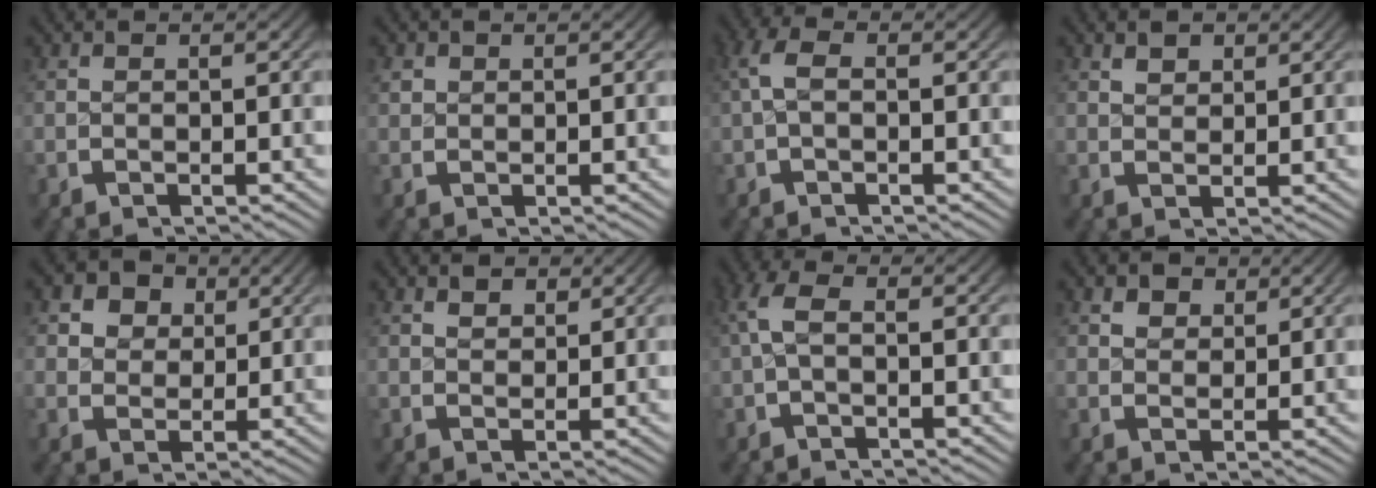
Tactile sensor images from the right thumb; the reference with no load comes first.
{"total": 1.1, "force": [0.5, 1.0, 0.1], "torque": [0.002, 0.002, 0.011]}
{"total": 2.5, "force": [0.2, 1.5, 2.0], "torque": [-0.047, 0.007, 0.001]}
{"total": 1.8, "force": [1.3, 1.1, 0.6], "torque": [0.001, -0.004, 0.026]}
{"total": 4.7, "force": [1.4, 4.0, 1.9], "torque": [-0.034, -0.011, 0.023]}
{"total": 1.7, "force": [1.3, 1.0, 0.6], "torque": [0.002, -0.004, 0.024]}
{"total": 2.9, "force": [0.2, 1.6, 2.4], "torque": [-0.055, 0.007, 0.001]}
{"total": 2.4, "force": [1.5, 1.7, 0.8], "torque": [-0.002, -0.003, 0.025]}